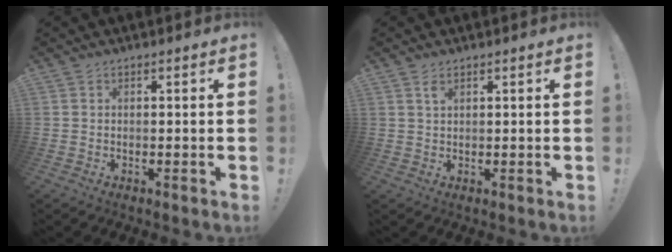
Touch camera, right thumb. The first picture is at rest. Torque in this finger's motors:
{"motor_torque": [0.00, -0.04, 0.23, -0.05, 0.01]}